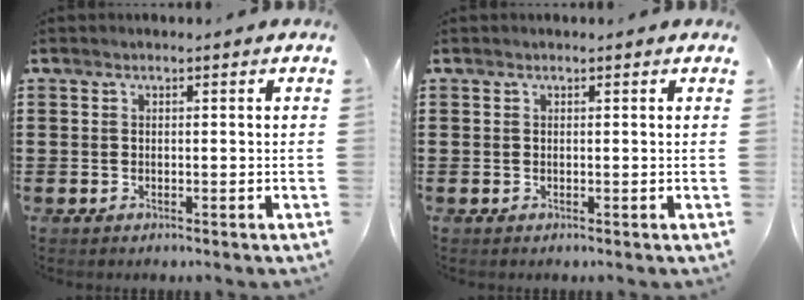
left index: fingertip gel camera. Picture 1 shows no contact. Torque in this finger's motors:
{"motor_torque": [0.04, 0.01, -0.02, -0.01]}